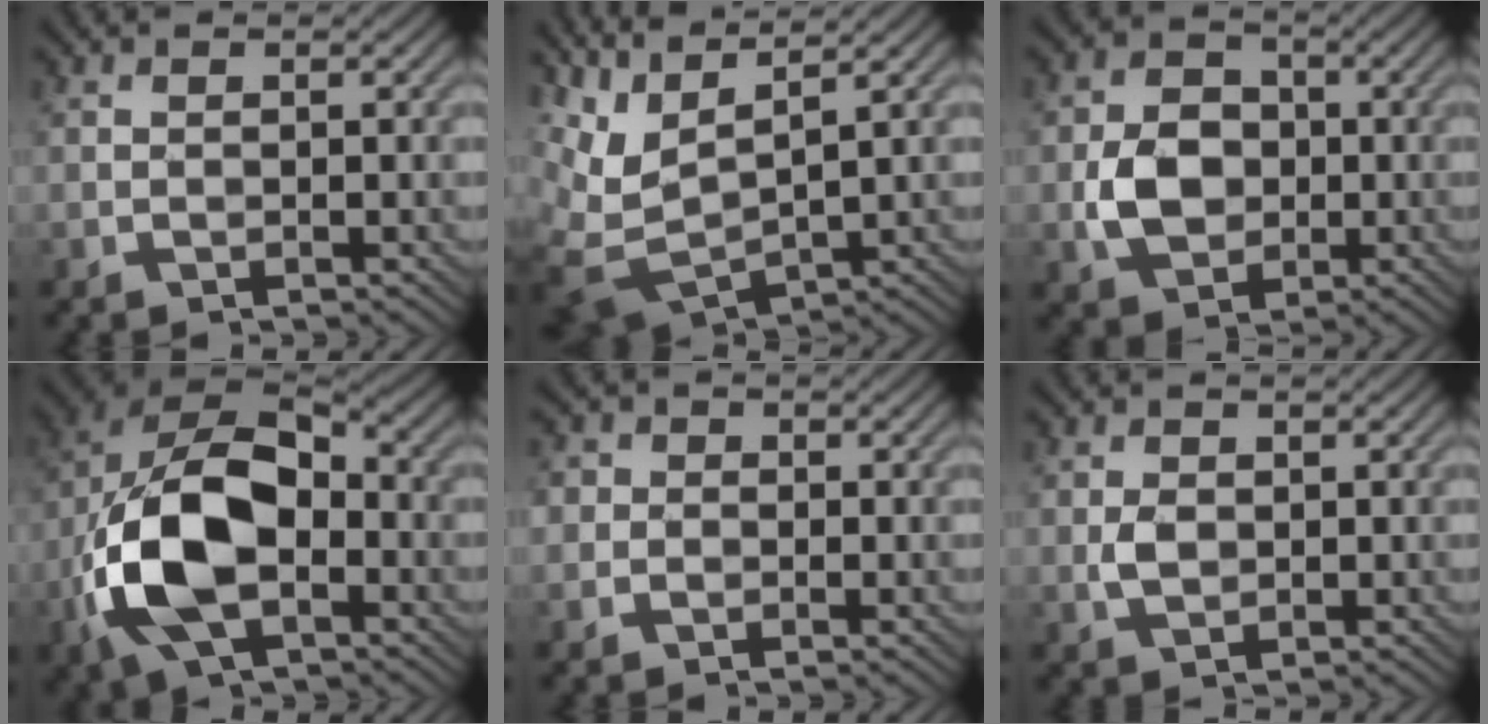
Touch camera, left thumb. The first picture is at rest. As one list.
[{"total": 7.5, "force": [4.4, 2.4, 5.6], "torque": [-0.153, 0.004, 0.093]}, {"total": 6.1, "force": [-0.9, 4.9, 3.5], "torque": [-0.073, -0.004, -0.020]}, {"total": 15.5, "force": [-4.0, 9.1, 11.9], "torque": [-0.265, -0.019, -0.080]}, {"total": 2.4, "force": [0.0, 2.3, 0.6], "torque": [0.004, 0.002, -0.034]}, {"total": 2.2, "force": [0.0, 1.6, 1.4], "torque": [-0.034, -0.002, -0.001]}]